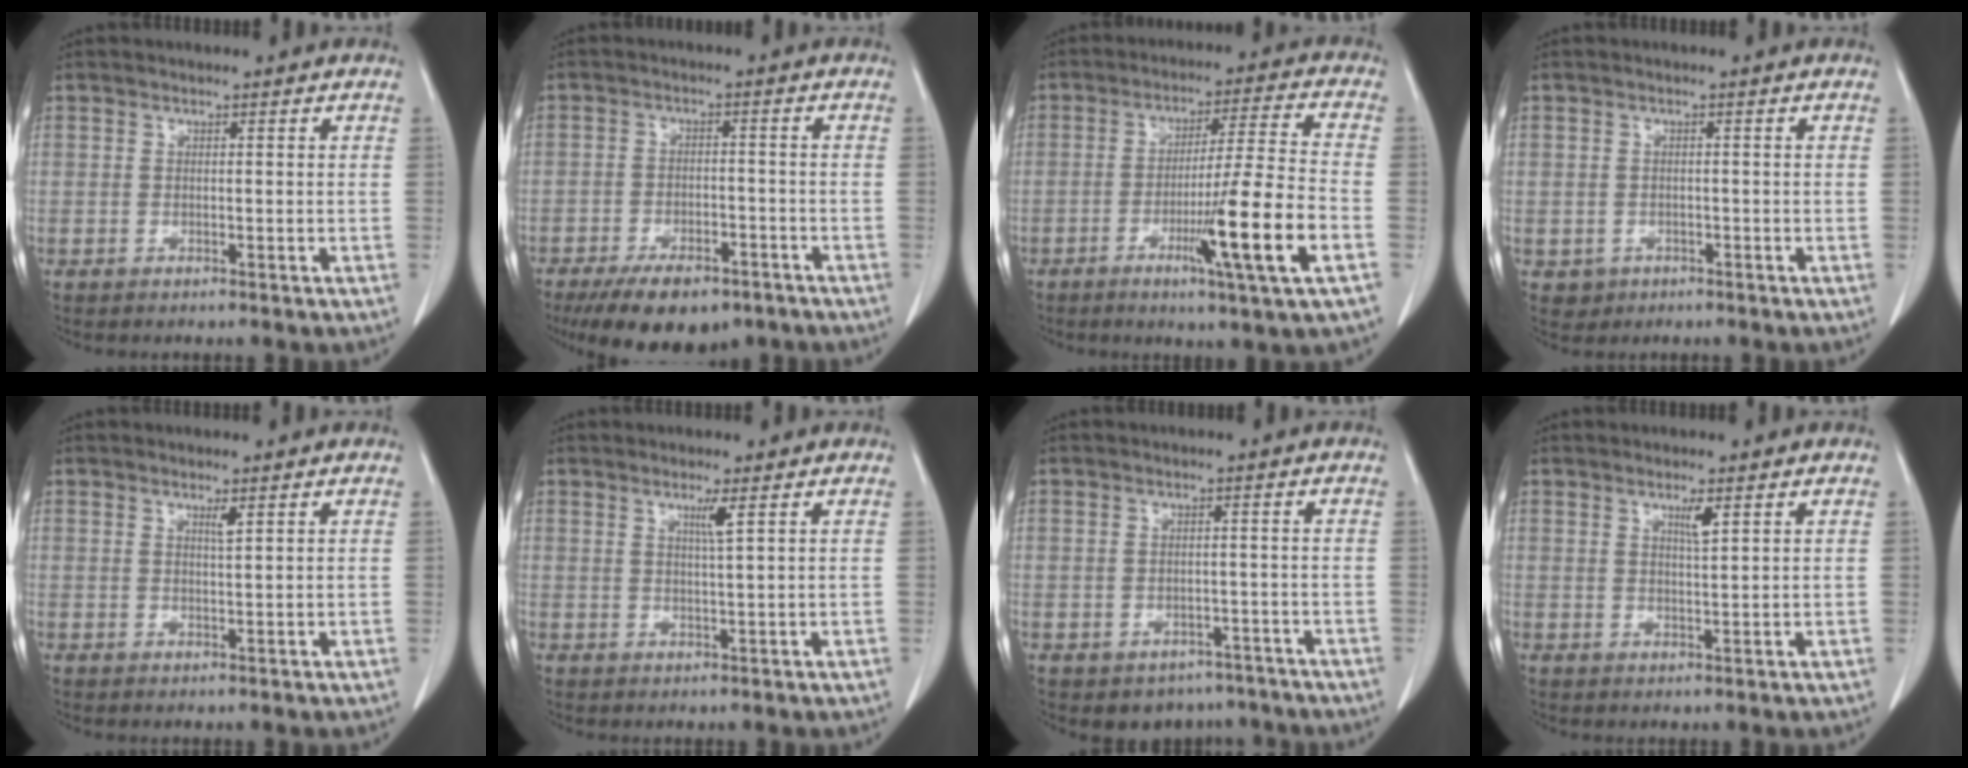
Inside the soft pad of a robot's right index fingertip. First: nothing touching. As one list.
[{"total": 11.8, "force": [-8.5, 4.8, 6.6], "torque": [-0.102, -0.007, -0.128]}, {"total": 13.6, "force": [-4.9, -1.5, 12.6], "torque": [-0.209, -0.019, -0.084]}, {"total": 2.4, "force": [-0.8, 2.2, 0.2], "torque": [0.004, 0.008, -0.006]}, {"total": 1.2, "force": [0.7, -0.1, 1.0], "torque": [-0.019, -0.005, 0.013]}, {"total": 2.2, "force": [1.1, -0.5, 1.8], "torque": [-0.035, -0.006, 0.021]}, {"total": 5.2, "force": [-3.9, 3.3, 0.6], "torque": [0.010, 0.015, -0.048]}, {"total": 2.2, "force": [1.2, 0.1, 1.9], "torque": [-0.036, -0.004, 0.022]}]